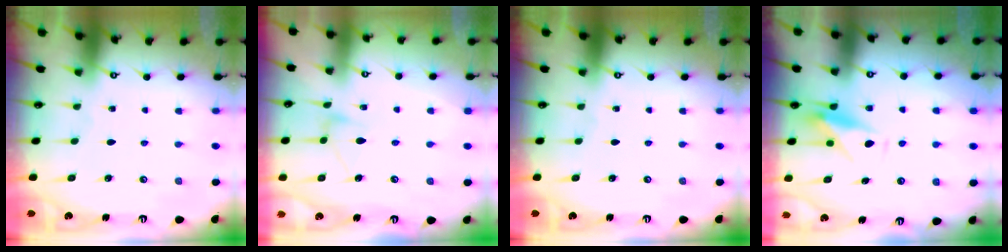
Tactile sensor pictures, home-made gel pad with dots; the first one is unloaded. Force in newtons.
{"total": 8.7, "press": 8.7, "slide": 0.5}
{"total": 0.0}
{"total": 7.7, "press": 7.7, "slide": 0.4}